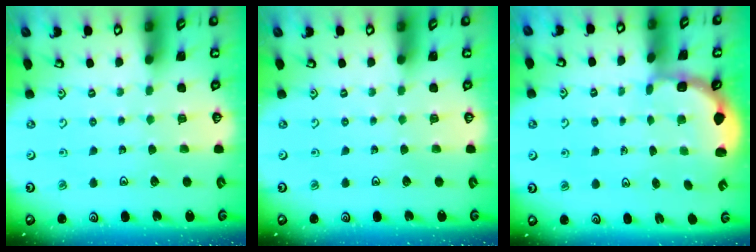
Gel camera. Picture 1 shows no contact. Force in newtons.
{"total": 0.0}
{"total": 2.5, "press": 1.9, "slide": 1.6}